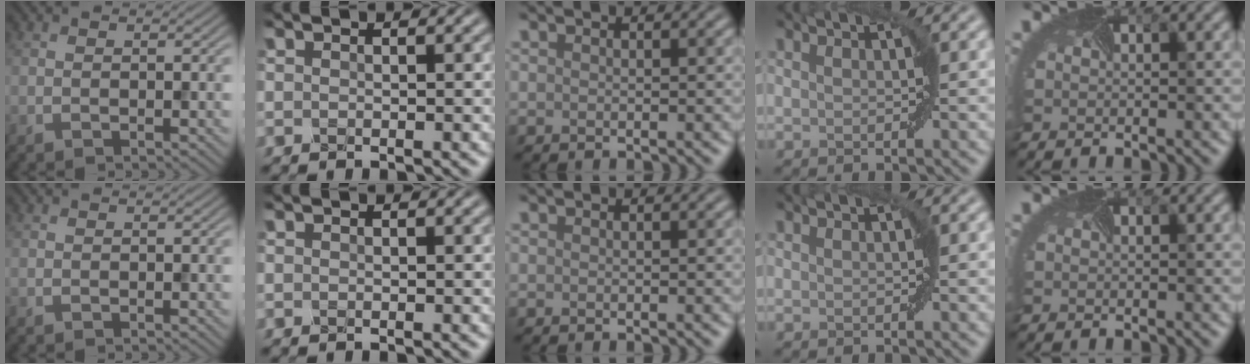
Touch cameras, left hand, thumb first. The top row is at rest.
{}